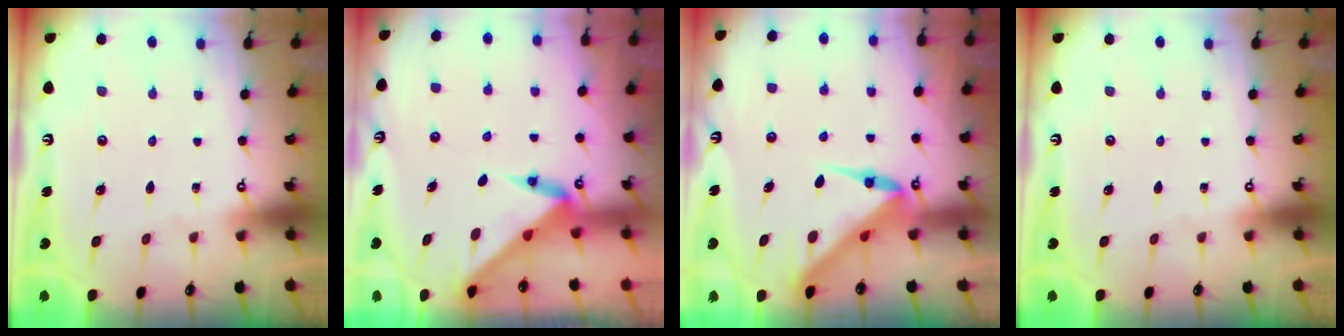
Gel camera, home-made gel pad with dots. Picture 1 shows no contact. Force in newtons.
{"total": 3.8, "press": 3.8, "slide": 0.2}
{"total": 7.5, "press": 7.4, "slide": 0.8}
{"total": 0.0}